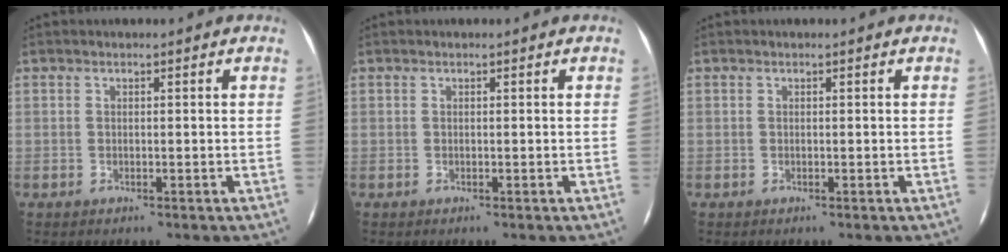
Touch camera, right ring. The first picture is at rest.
{"total": 0.0}
{"total": 0.0}